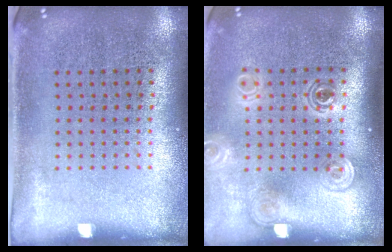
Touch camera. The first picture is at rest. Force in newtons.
{"total": 1.9, "press": 1.4, "slide": 1.2}